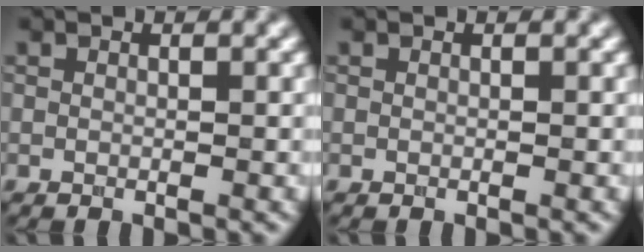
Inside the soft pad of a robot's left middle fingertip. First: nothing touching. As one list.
[{"total": 0.0}]